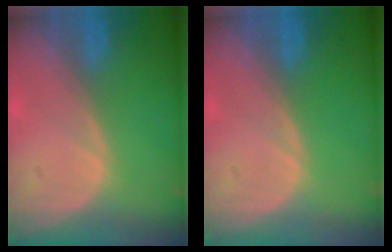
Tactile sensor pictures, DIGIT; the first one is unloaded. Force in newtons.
{"total": 0.0}